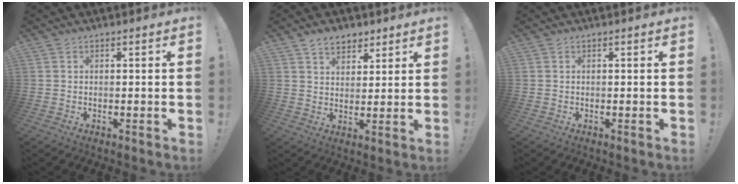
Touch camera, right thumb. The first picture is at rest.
{"total": 6.5, "force": [4.5, 4.3, 2.1], "torque": [-0.029, -0.019, 0.083]}
{"total": 0.0}